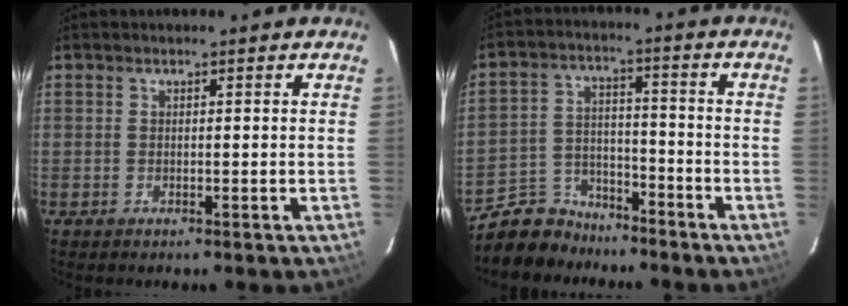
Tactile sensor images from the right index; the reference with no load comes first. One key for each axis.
{"total": 9.0, "fx": -7.6, "fy": 4.7, "fz": 0.7, "tx": -0.040, "ty": 0.024, "tz": -0.130}